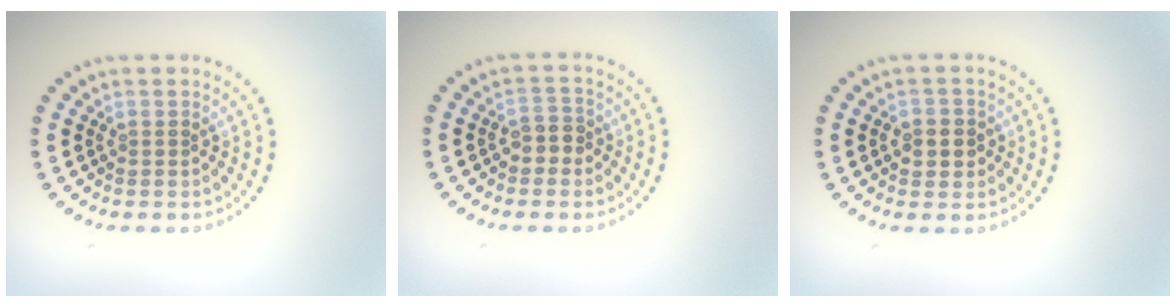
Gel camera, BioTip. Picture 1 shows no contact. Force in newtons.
{"total": 1.9, "press": 1.8, "slide": 0.7}
{"total": 2.5, "press": 2.4, "slide": 0.6}